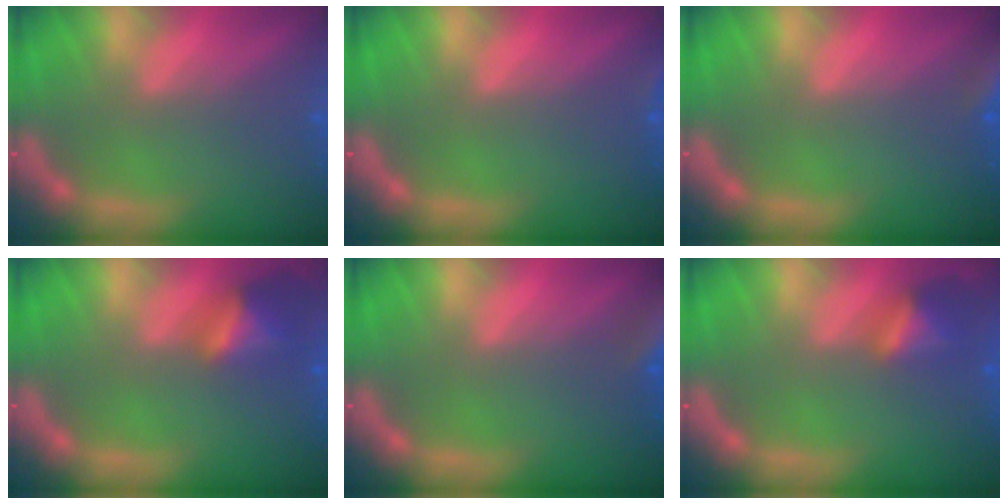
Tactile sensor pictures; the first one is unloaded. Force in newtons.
{"total": 0.9}
{"total": 4.0}
{"total": 3.5}
{"total": 5.5}
{"total": 2.9}